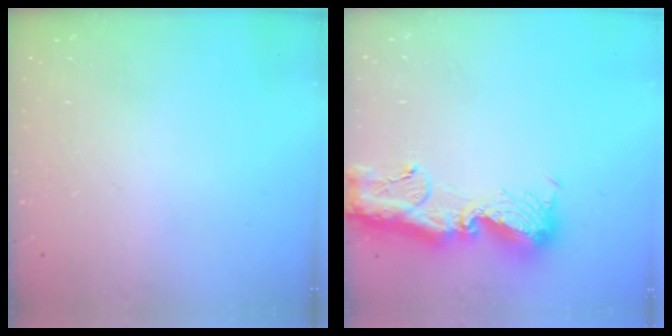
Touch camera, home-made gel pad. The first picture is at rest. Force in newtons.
{"total": 15.0, "press": 14.9, "slide": 1.8}